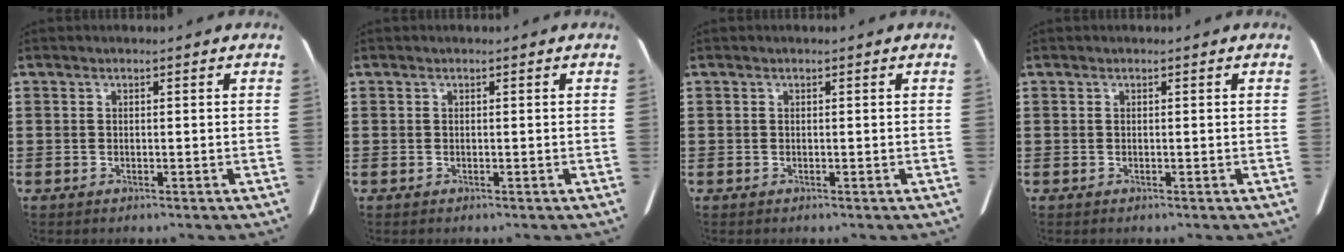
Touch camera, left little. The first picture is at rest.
{"total": 0.0}
{"total": 0.0}
{"total": 0.0}